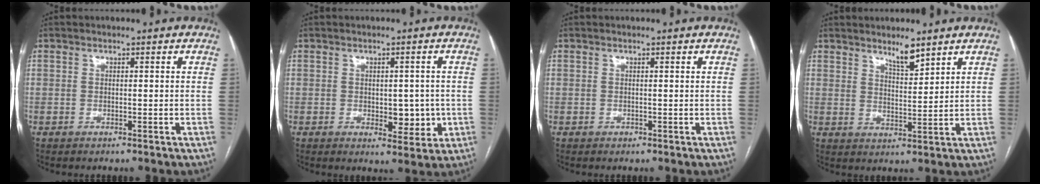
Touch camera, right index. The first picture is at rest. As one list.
[{"total": 5.3, "force": [-0.6, 2.8, 4.4], "torque": [-0.049, -0.001, 0.001]}, {"total": 0.0}, {"total": 4.1, "force": [3.4, 0.6, 2.2], "torque": [-0.039, -0.009, 0.061]}]